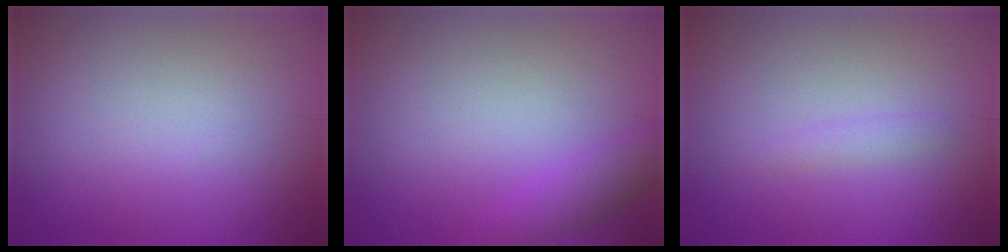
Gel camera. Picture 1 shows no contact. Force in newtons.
{"total": 2.1, "press": 2.1, "slide": 0.2}
{"total": 1.0, "press": 0.9, "slide": 0.1}